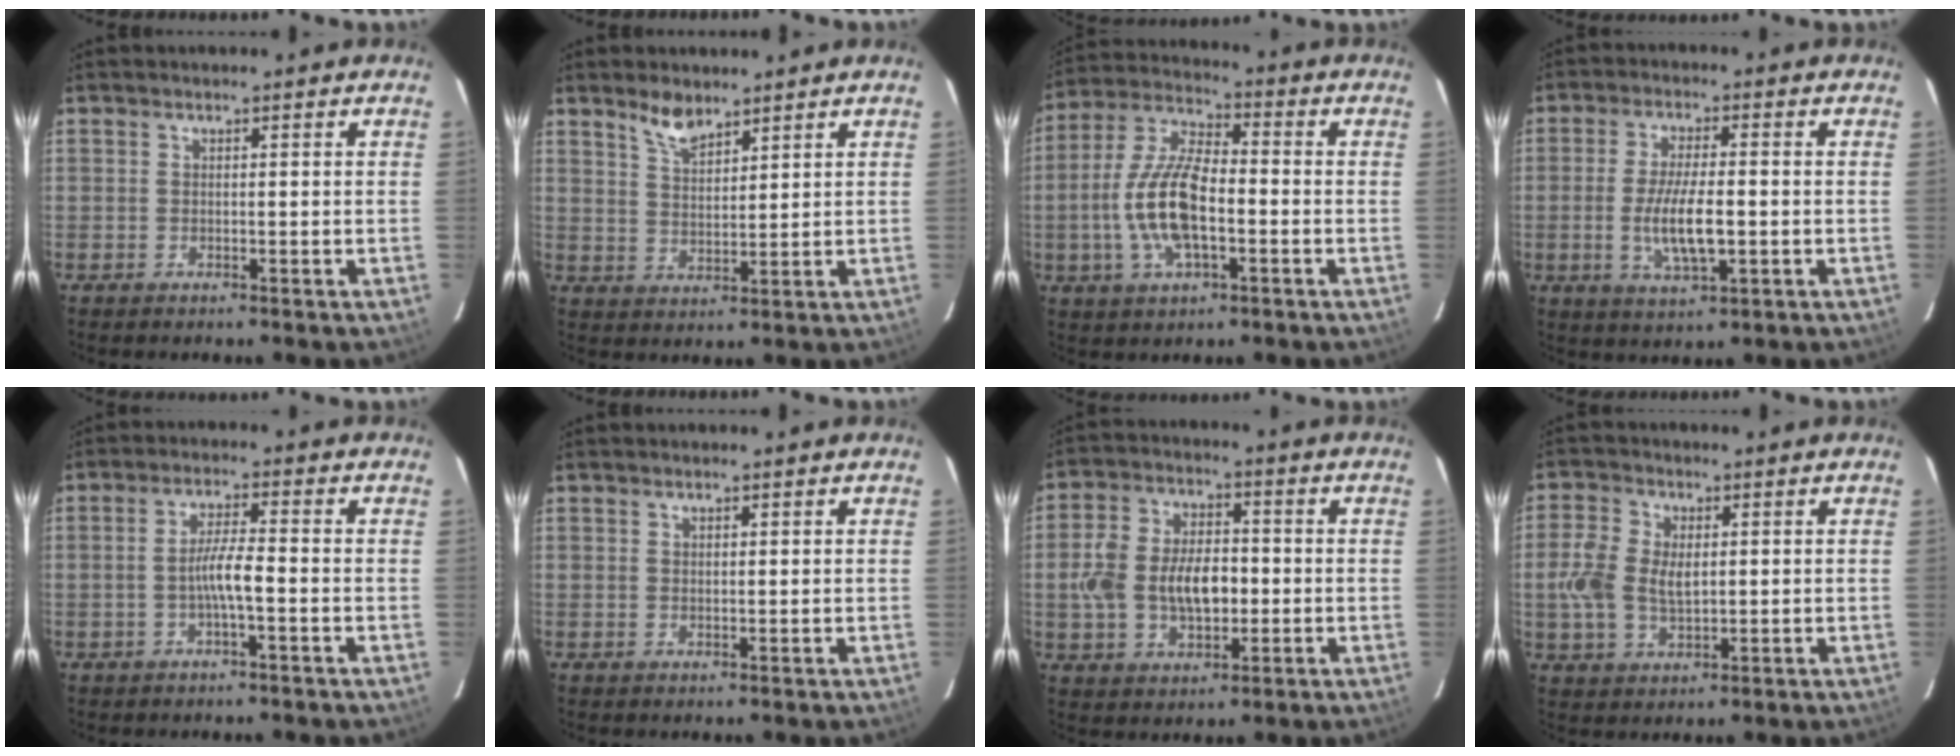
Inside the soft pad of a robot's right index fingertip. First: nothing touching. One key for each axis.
{"total": 5.0, "fx": 4.1, "fy": 1.7, "fz": 2.4, "tx": -0.041, "ty": 0.003, "tz": 0.078}
{"total": 13.2, "fx": -2.9, "fy": 5.3, "fz": 11.7, "tx": -0.248, "ty": 0.005, "tz": -0.057}
{"total": 8.6, "fx": -1.5, "fy": 2.5, "fz": 8.1, "tx": -0.158, "ty": -0.009, "tz": -0.026}
{"total": 4.2, "fx": -1.4, "fy": 0.1, "fz": 4.0, "tx": -0.078, "ty": 0.005, "tz": -0.026}
{"total": 1.0, "fx": 0.7, "fy": 0.5, "fz": 0.4, "tx": -0.004, "ty": 0.002, "tz": 0.013}
{"total": 12.0, "fx": -1.2, "fy": 7.6, "fz": 9.2, "tx": -0.188, "ty": 0.013, "tz": -0.019}
{"total": 8.0, "fx": 0.3, "fy": 5.3, "fz": 6.0, "tx": -0.135, "ty": 0.007, "tz": 0.004}